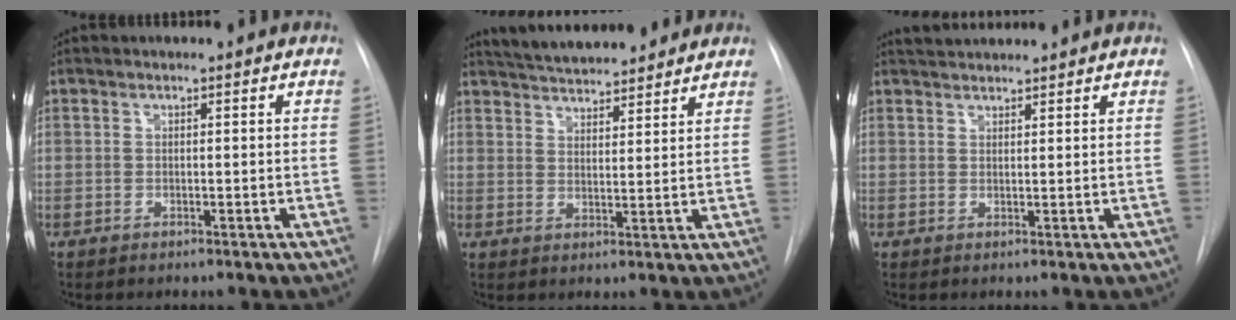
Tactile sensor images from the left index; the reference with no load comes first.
{"total": 13.4, "force": [12.1, 2.7, 5.0], "torque": [-0.075, 0.024, 0.178]}
{"total": 4.8, "force": [4.6, 0.6, 1.2], "torque": [-0.021, 0.039, 0.072]}